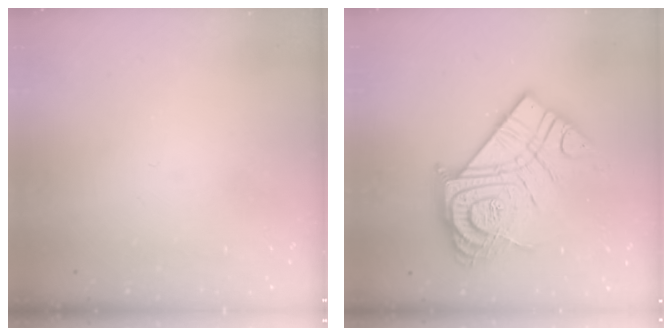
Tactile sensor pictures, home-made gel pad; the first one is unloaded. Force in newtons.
{"total": 24.3, "press": 24.1, "slide": 2.4}